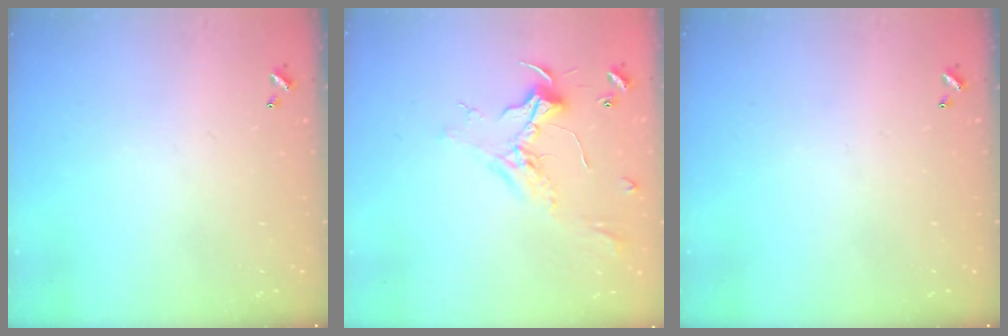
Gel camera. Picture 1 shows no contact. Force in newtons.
{"total": 2.4, "press": 2.3, "slide": 0.8}
{"total": 0.0}